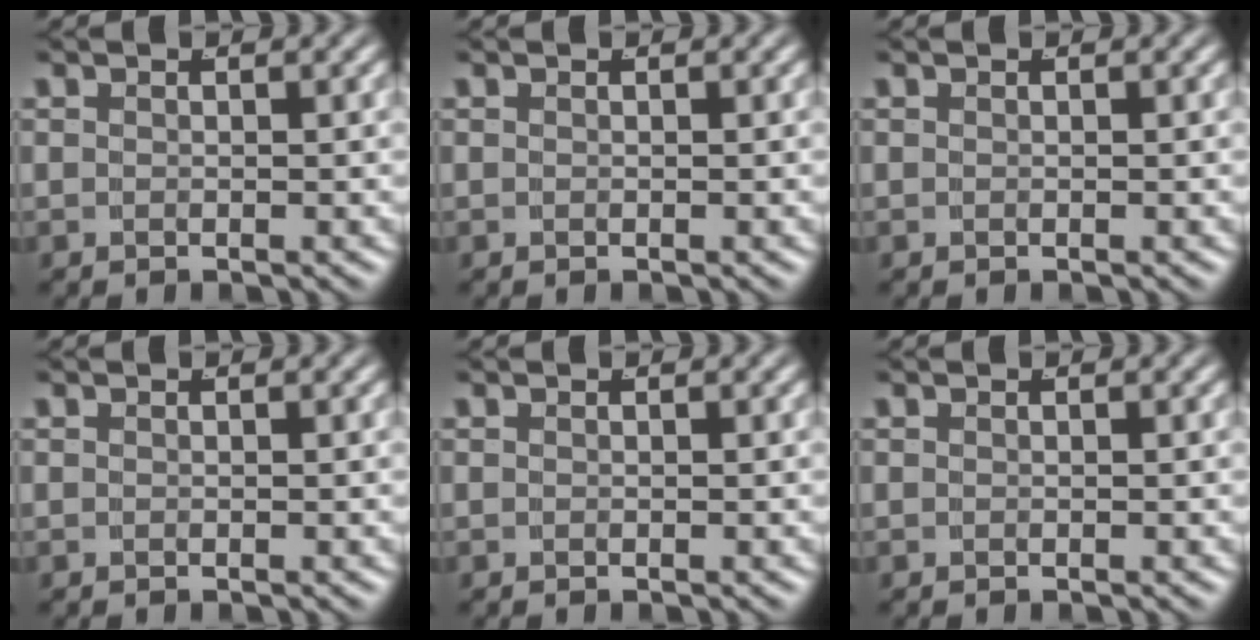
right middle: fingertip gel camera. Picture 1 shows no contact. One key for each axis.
{"total": 0.0}
{"total": 0.0}
{"total": 0.0}
{"total": 0.0}
{"total": 0.0}